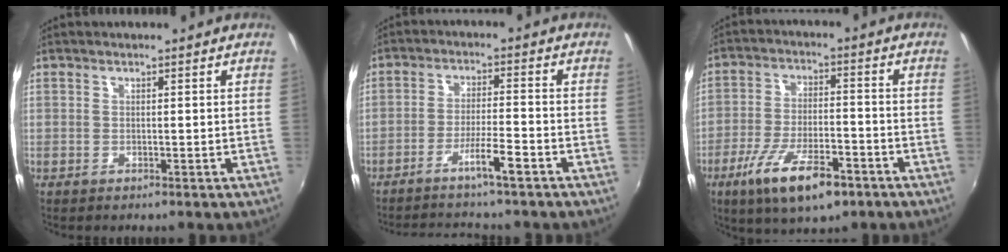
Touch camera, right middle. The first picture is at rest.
{"total": 7.9, "force": [-6.6, 0.1, 4.2], "torque": [-0.088, -0.004, -0.107]}
{"total": 13.4, "force": [-7.8, 4.4, 10.0], "torque": [-0.202, -0.027, -0.135]}